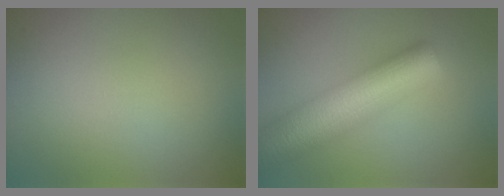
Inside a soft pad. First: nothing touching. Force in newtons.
{"total": 10.8, "press": 10.8, "slide": 0.4}